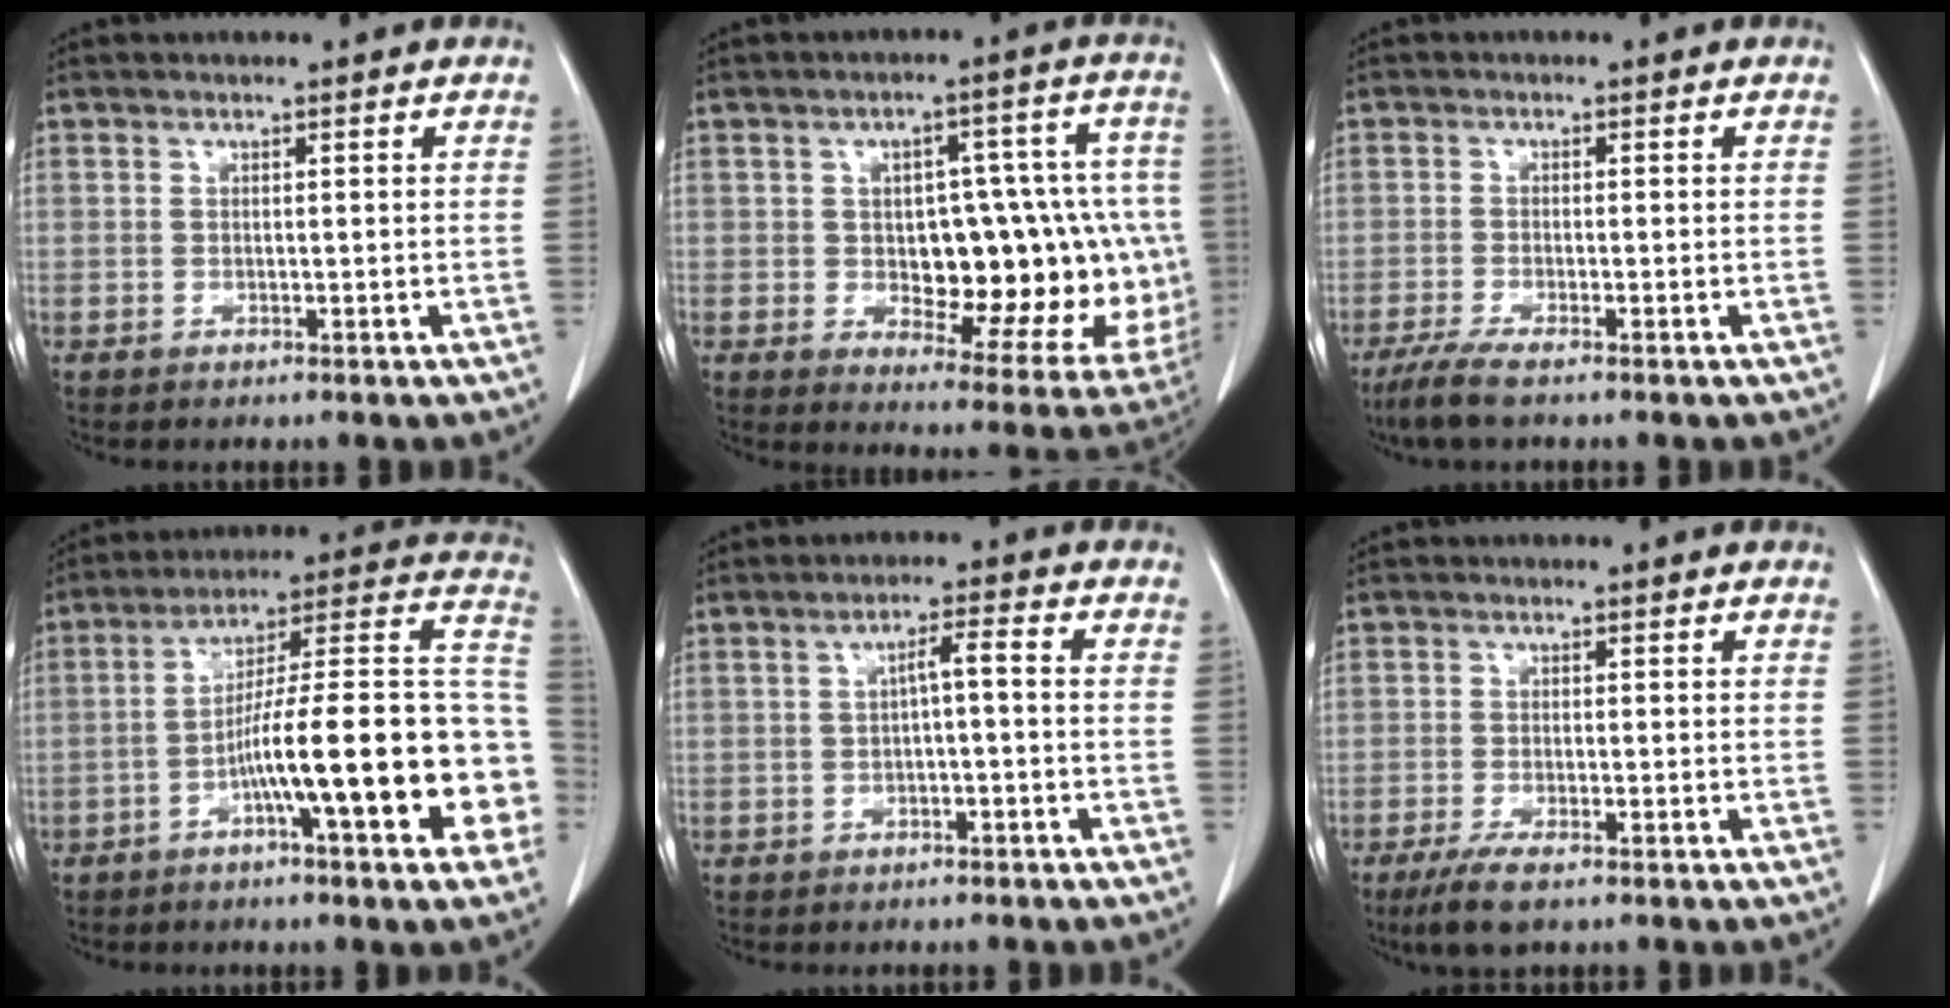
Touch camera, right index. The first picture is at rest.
{"total": 21.2, "force": [-1.3, 9.0, 19.2], "torque": [-0.190, 0.032, 0.012]}
{"total": 3.7, "force": [-2.7, 0.1, 2.6], "torque": [-0.055, -0.011, -0.056]}
{"total": 21.4, "force": [-6.0, 2.2, 20.5], "torque": [-0.225, 0.035, -0.087]}
{"total": 3.0, "force": [-0.2, 0.4, 3.0], "torque": [-0.051, 0.013, -0.003]}
{"total": 4.5, "force": [-3.0, 0.9, 3.2], "torque": [-0.066, -0.010, -0.052]}